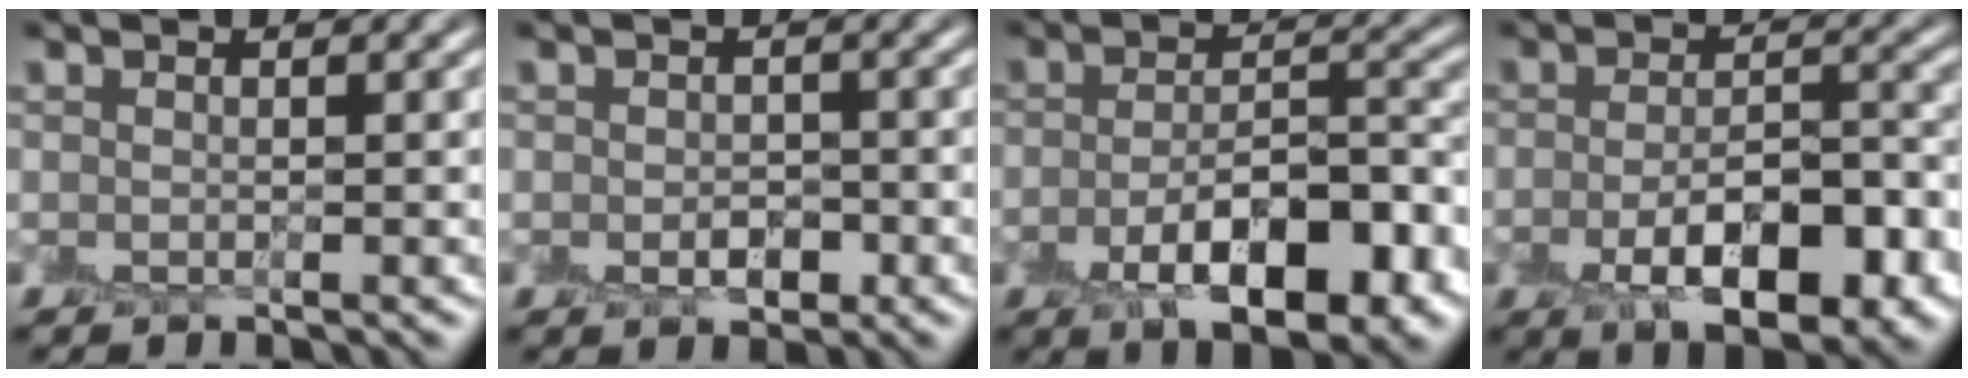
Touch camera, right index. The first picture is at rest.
{"total": 2.0, "force": [-0.6, 1.4, 1.3], "torque": [-0.020, -0.010, -0.011]}
{"total": 8.1, "force": [-3.6, 3.4, 6.4], "torque": [-0.103, 0.000, -0.058]}
{"total": 7.3, "force": [-3.0, 3.1, 5.9], "torque": [-0.096, -0.005, -0.046]}